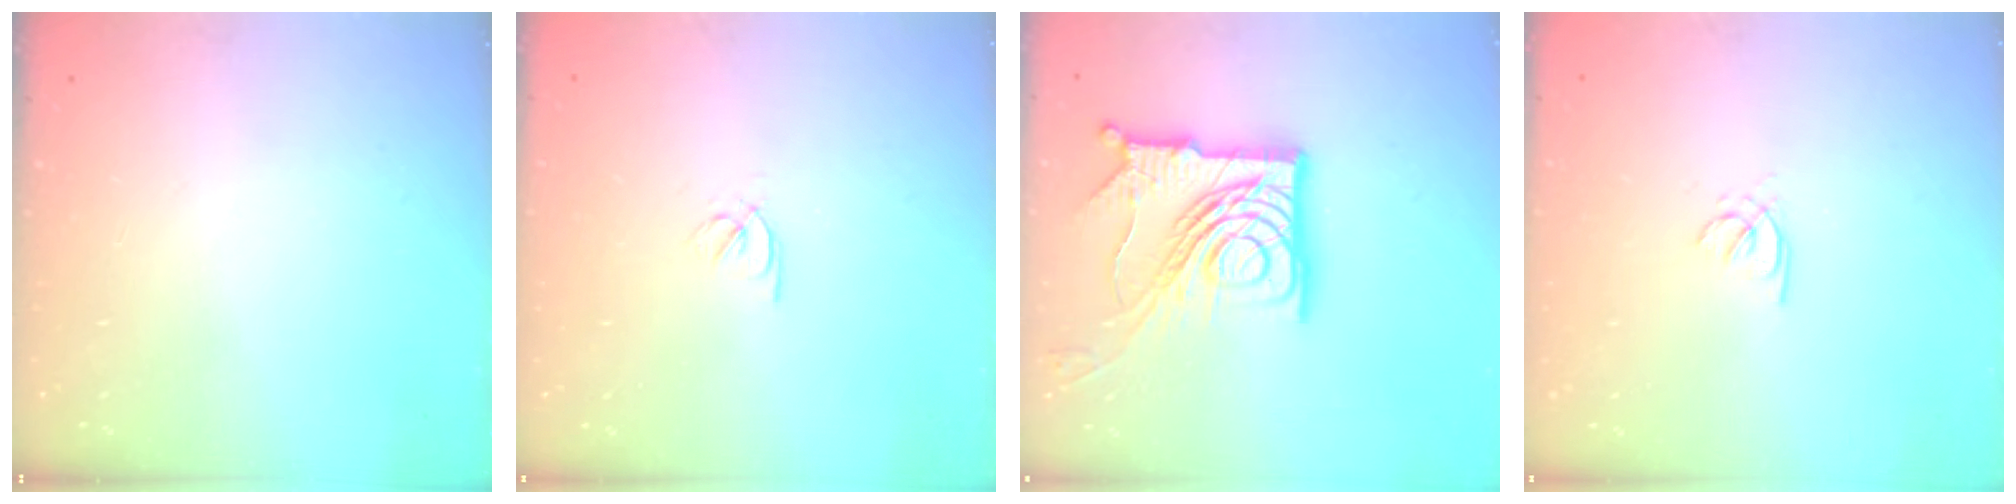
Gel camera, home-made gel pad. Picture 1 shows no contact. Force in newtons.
{"total": 2.5, "press": 2.4, "slide": 0.7}
{"total": 21.5, "press": 21.4, "slide": 2.4}
{"total": 1.8, "press": 1.8, "slide": 0.5}